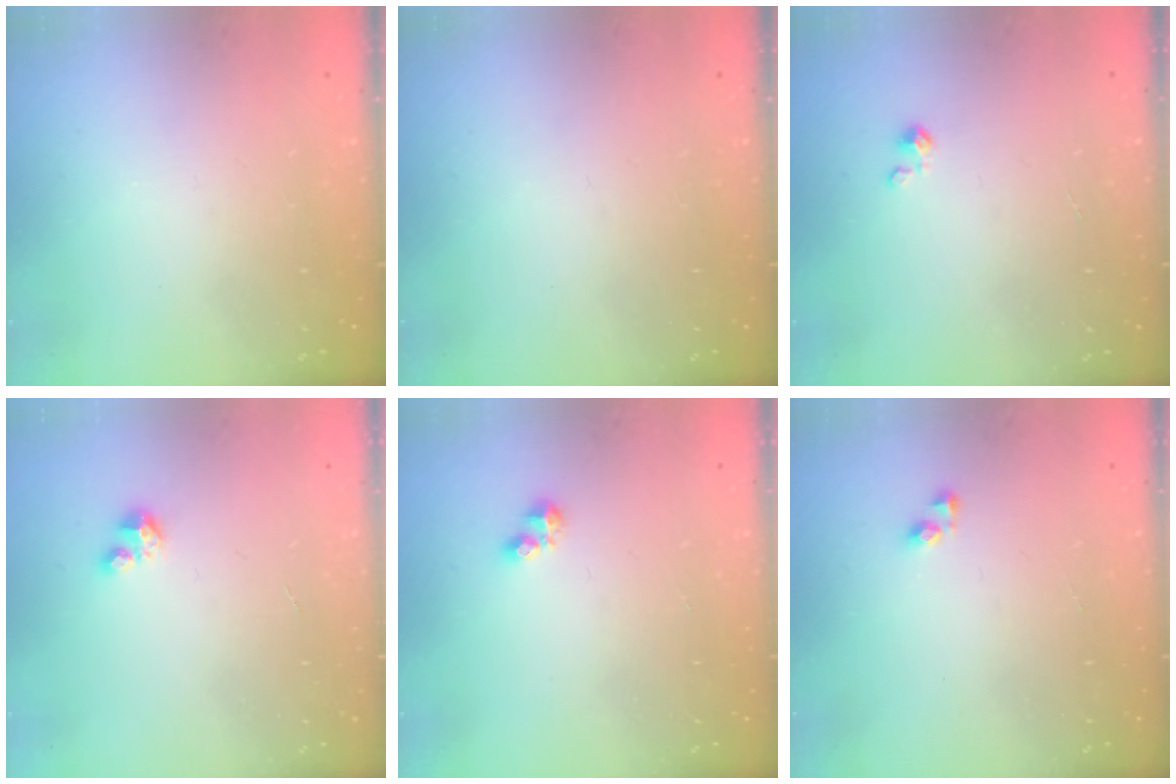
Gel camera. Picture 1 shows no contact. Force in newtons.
{"total": 0.0}
{"total": 2.3, "press": 2.2, "slide": 0.3}
{"total": 1.9, "press": 1.9, "slide": 0.1}
{"total": 2.8, "press": 2.8, "slide": 0.4}
{"total": 3.4, "press": 3.4, "slide": 0.2}